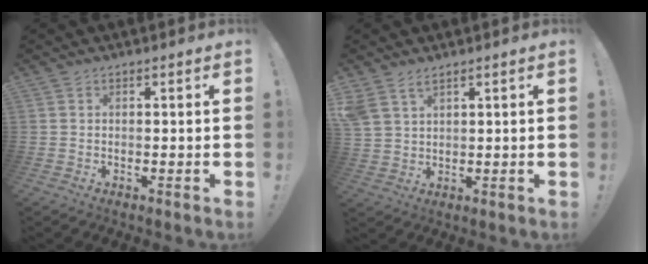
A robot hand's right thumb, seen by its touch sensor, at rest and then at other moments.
{"total": 5.0, "force": [3.4, 2.7, 2.5], "torque": [-0.054, -0.009, 0.069]}